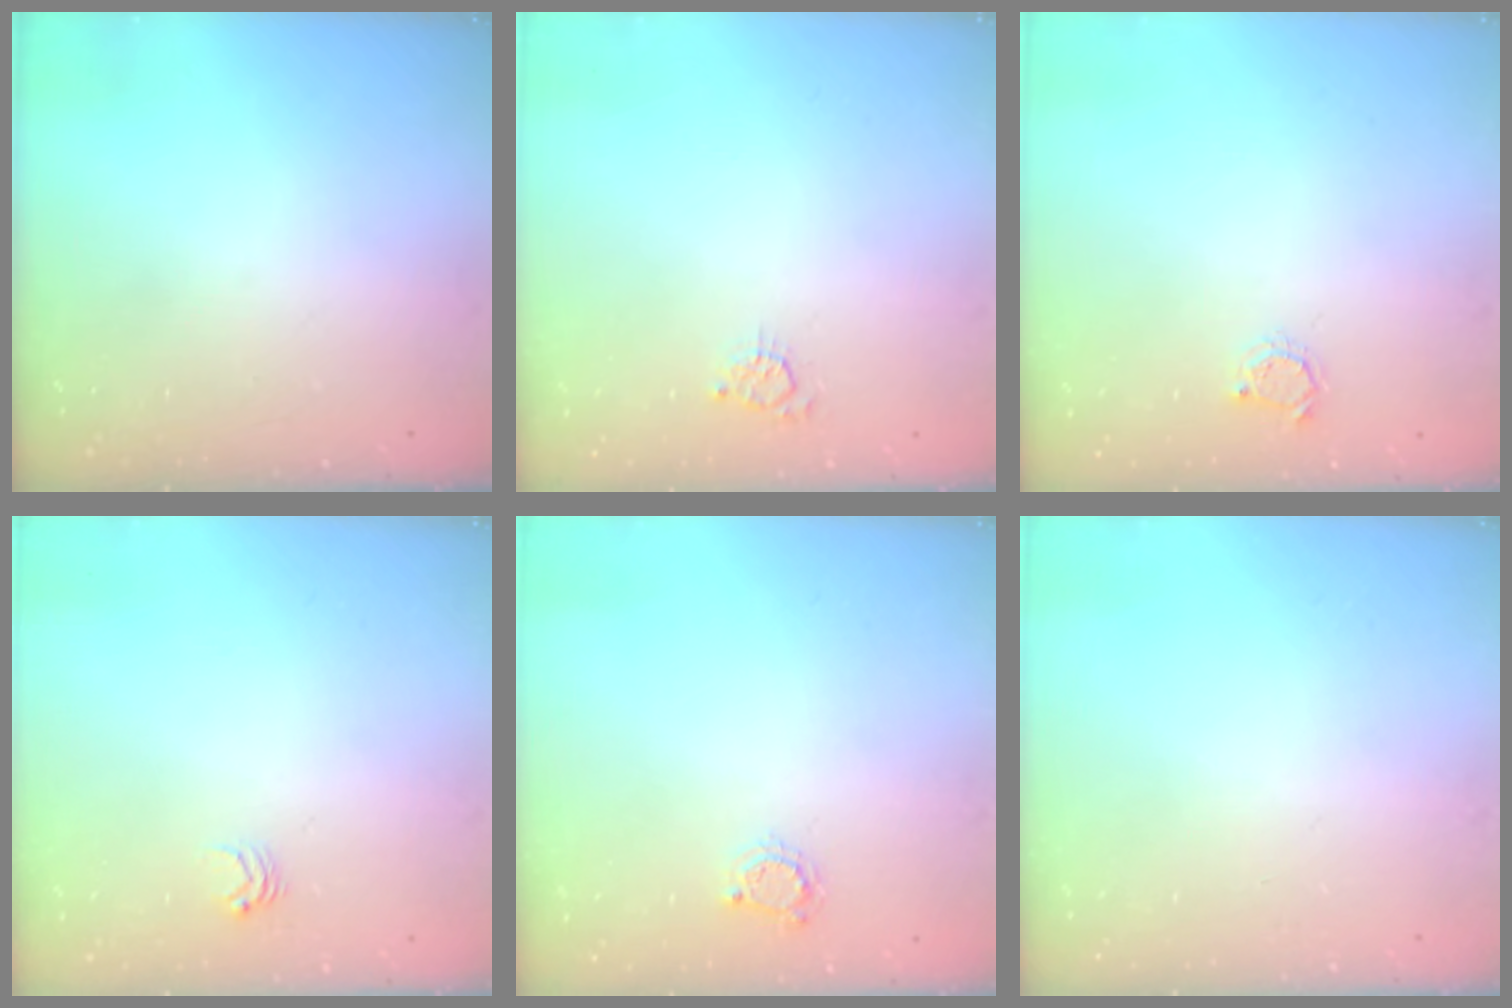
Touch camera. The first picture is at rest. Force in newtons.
{"total": 2.5, "press": 2.5, "slide": 0.3}
{"total": 3.3, "press": 3.2, "slide": 0.4}
{"total": 2.9, "press": 2.8, "slide": 0.4}
{"total": 3.8, "press": 3.7, "slide": 0.4}
{"total": 0.0}